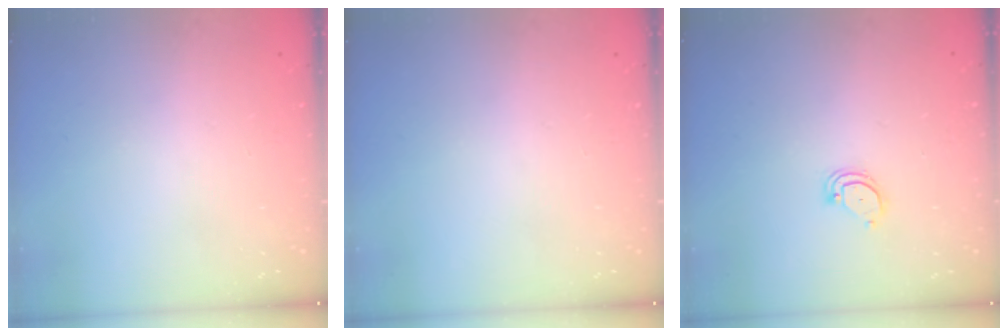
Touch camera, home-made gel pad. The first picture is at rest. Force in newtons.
{"total": 0.0}
{"total": 2.9, "press": 2.9, "slide": 0.2}